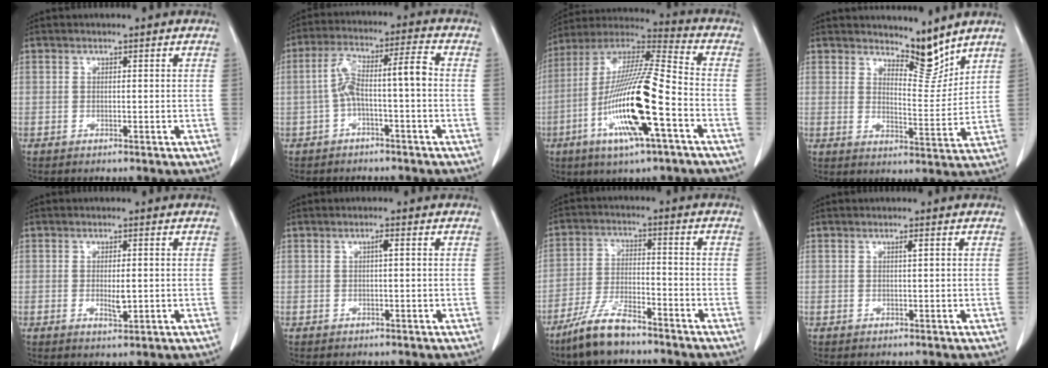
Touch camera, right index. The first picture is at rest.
{"total": 7.9, "force": [-1.1, 1.1, 7.7], "torque": [-0.143, 0.040, -0.022]}
{"total": 19.3, "force": [-6.0, 1.6, 18.2], "torque": [-0.367, -0.014, -0.114]}
{"total": 5.9, "force": [5.4, 1.2, 2.0], "torque": [-0.025, -0.018, 0.092]}
{"total": 2.9, "force": [-0.3, 0.8, 2.7], "torque": [-0.048, -0.003, -0.003]}
{"total": 1.1, "force": [0.2, 0.2, 1.1], "torque": [-0.018, 0.003, 0.002]}
{"total": 8.5, "force": [-6.7, 1.8, 4.8], "torque": [-0.103, -0.016, -0.131]}
{"total": 0.8, "force": [0.2, 0.0, 0.7], "torque": [-0.013, 0.001, 0.003]}